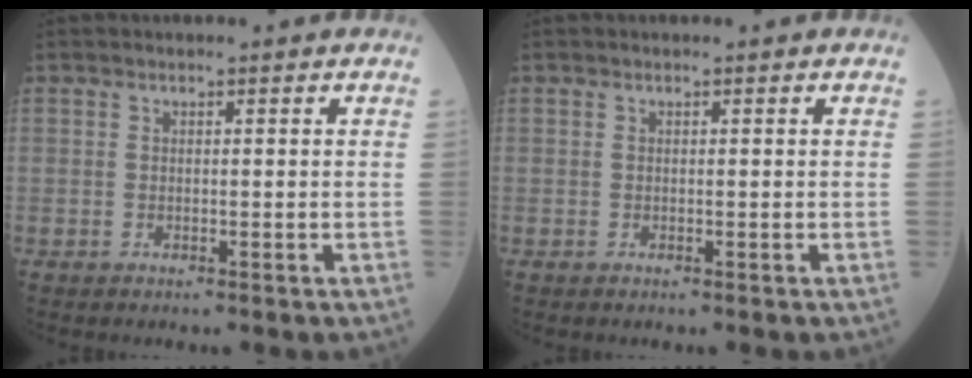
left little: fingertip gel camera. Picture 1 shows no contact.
{"total": 0.0}